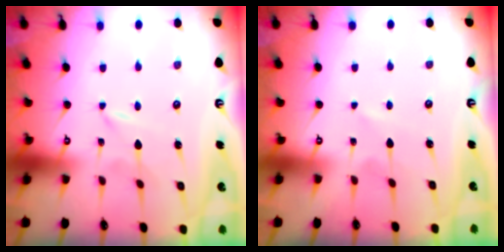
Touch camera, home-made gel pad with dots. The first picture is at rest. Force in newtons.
{"total": 2.1, "press": 2.1, "slide": 0.2}